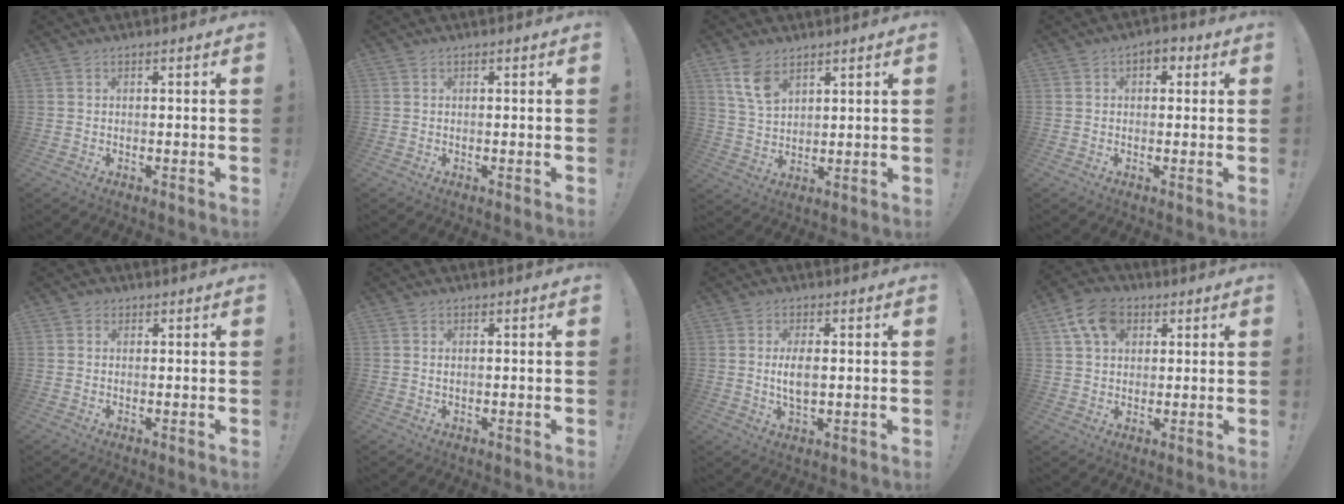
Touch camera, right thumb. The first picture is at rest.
{"total": 0.0}
{"total": 7.9, "force": [4.9, 4.2, 4.6], "torque": [-0.085, -0.019, 0.095]}
{"total": 3.9, "force": [0.7, 2.8, 2.6], "torque": [-0.026, 0.004, 0.009]}
{"total": 1.3, "force": [0.6, 1.1, 0.4], "torque": [0.000, -0.001, 0.008]}
{"total": 0.9, "force": [0.4, 0.5, 0.7], "torque": [-0.014, 0.002, 0.007]}
{"total": 5.5, "force": [0.2, 2.4, 4.9], "torque": [-0.096, -0.009, -0.004]}
{"total": 11.0, "force": [4.6, 7.8, 6.2], "torque": [-0.098, -0.003, 0.089]}